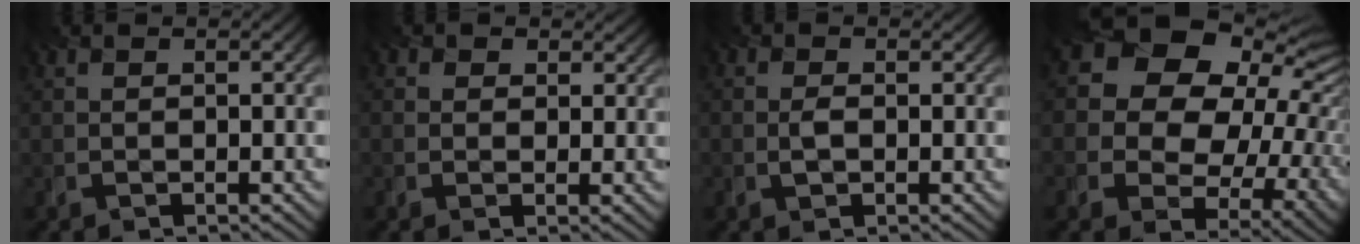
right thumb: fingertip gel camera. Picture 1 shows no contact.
{"total": 1.9, "force": [1.0, 1.5, 0.3], "torque": [-0.006, -0.007, 0.010]}
{"total": 1.4, "force": [-0.1, 1.0, 1.0], "torque": [-0.027, -0.001, -0.002]}
{"total": 14.7, "force": [3.2, 11.3, 8.9], "torque": [-0.166, 0.003, 0.060]}